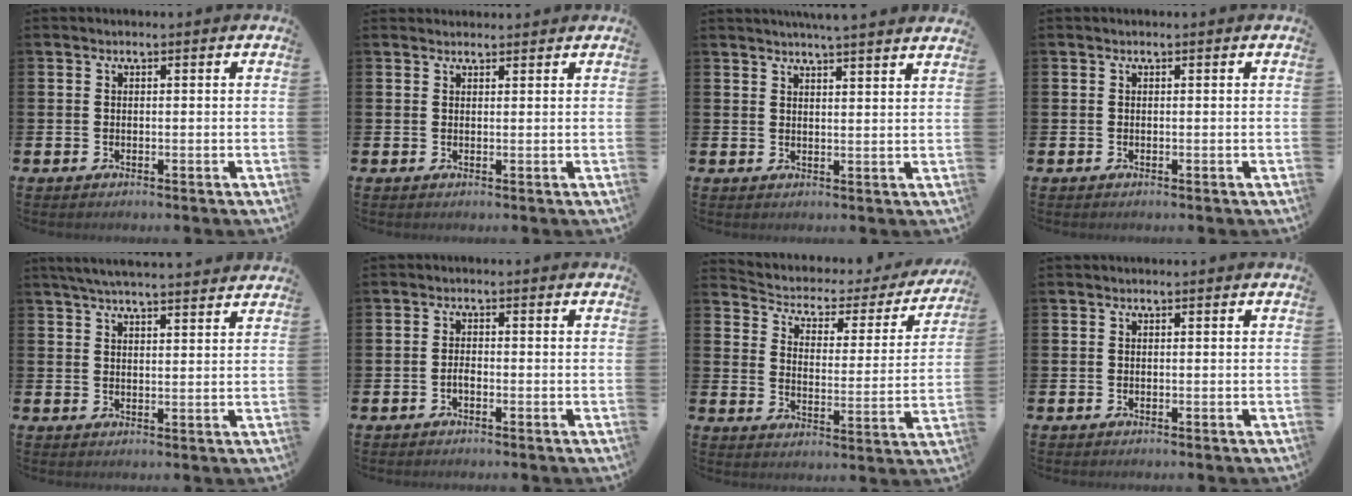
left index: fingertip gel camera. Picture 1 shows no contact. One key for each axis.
{"total": 1.3, "fx": 1.3, "fy": 0.3, "fz": -0.1, "tx": 0.010, "ty": -0.003, "tz": 0.022}
{"total": 3.9, "fx": 3.8, "fy": -0.9, "fz": 0.3, "tx": -0.009, "ty": -0.022, "tz": 0.068}
{"total": 0.0}
{"total": 4.8, "fx": 4.6, "fy": -0.1, "fz": 1.2, "tx": -0.031, "ty": -0.018, "tz": 0.083}
{"total": 1.1, "fx": -0.6, "fy": 0.4, "fz": 0.8, "tx": -0.015, "ty": -0.002, "tz": -0.012}
{"total": 3.6, "fx": 3.0, "fy": 1.9, "fz": 1.0, "tx": -0.044, "ty": -0.026, "tz": 0.039}
{"total": 0.0}